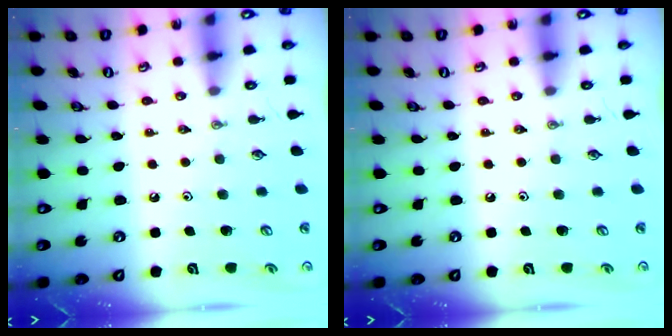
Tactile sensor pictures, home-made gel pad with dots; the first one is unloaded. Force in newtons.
{"total": 0.0}